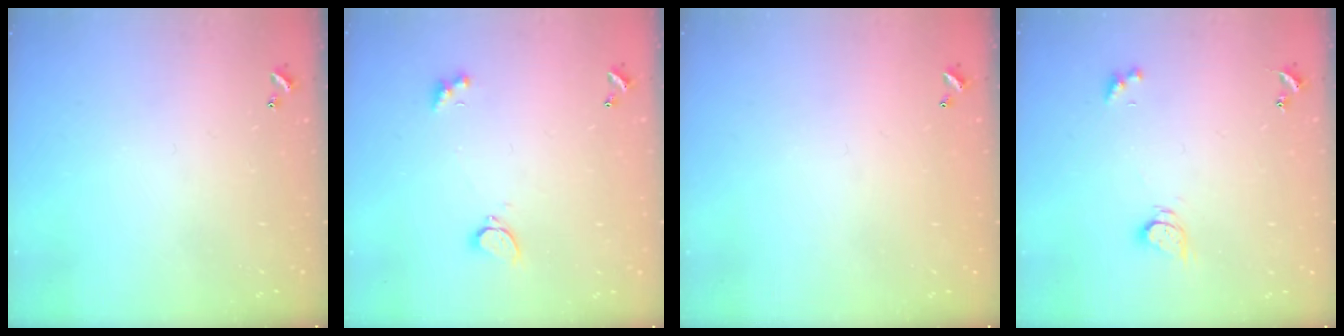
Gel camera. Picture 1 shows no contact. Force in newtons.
{"total": 1.9, "press": 1.8, "slide": 0.6}
{"total": 2.7, "press": 2.7, "slide": 0.1}
{"total": 2.5, "press": 2.5, "slide": 0.4}